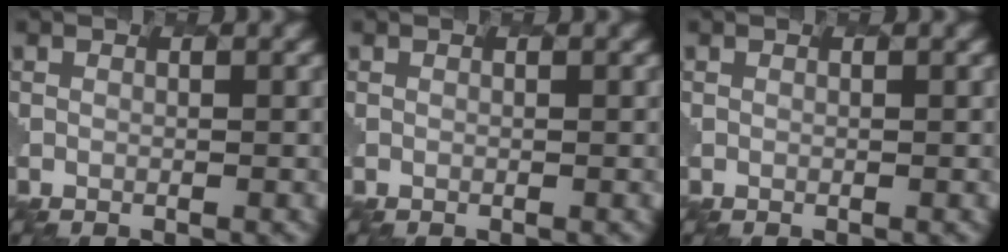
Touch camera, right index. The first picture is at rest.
{"total": 0.0}
{"total": 0.0}